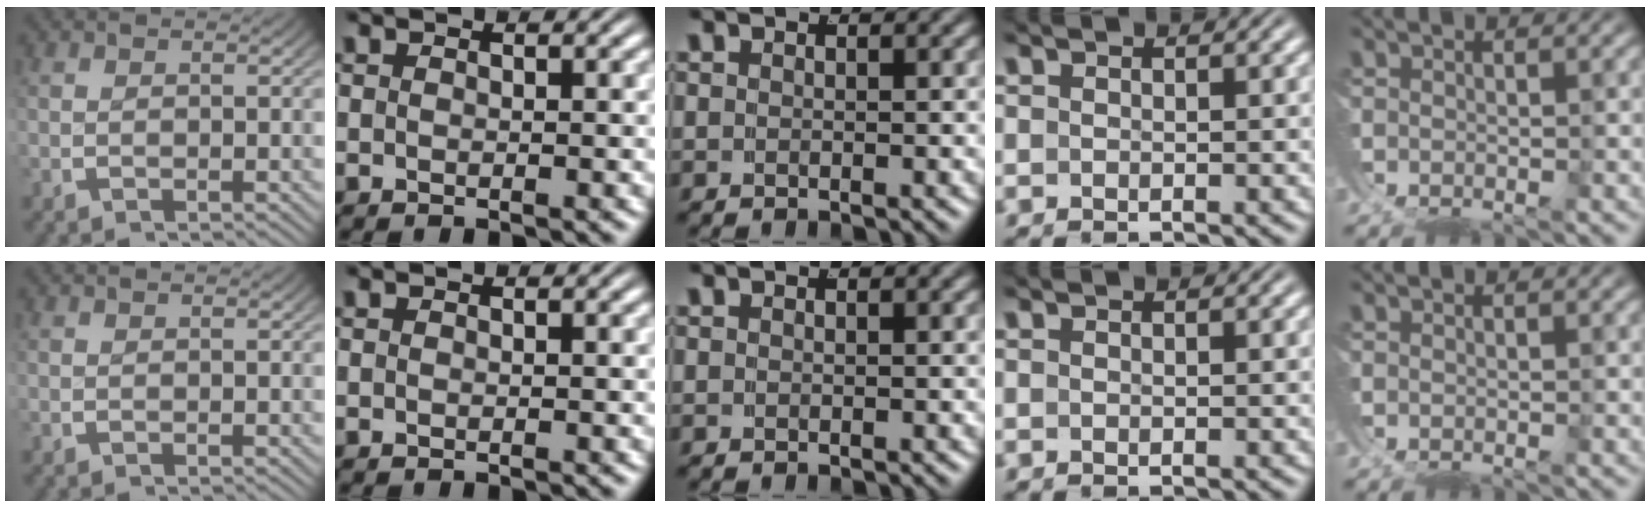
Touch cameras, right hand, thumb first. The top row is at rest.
{}